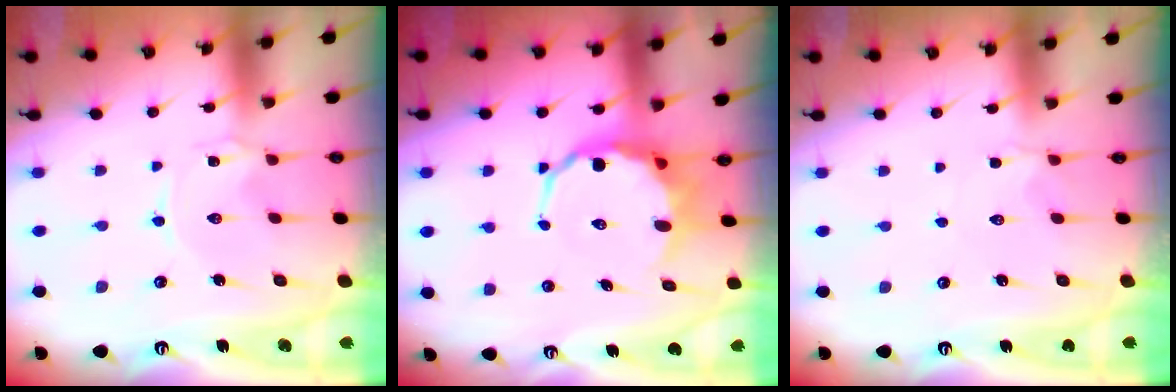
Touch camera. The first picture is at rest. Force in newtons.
{"total": 7.4, "press": 7.1, "slide": 1.9}
{"total": 2.2, "press": 2.1, "slide": 0.7}